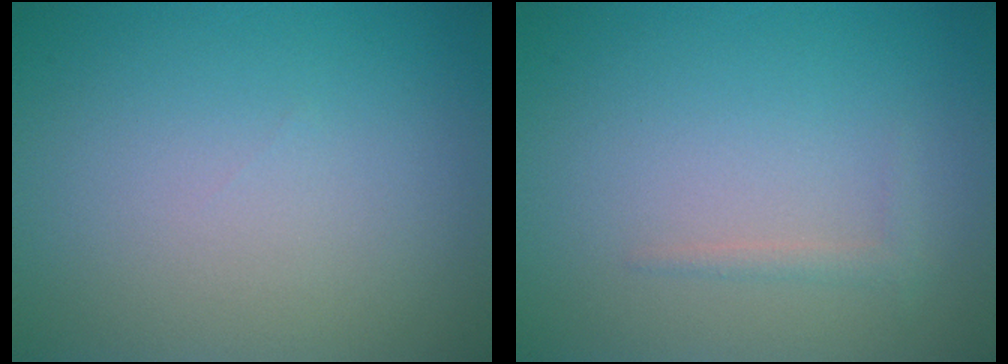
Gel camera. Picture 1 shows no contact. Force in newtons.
{"total": 0.8, "press": 0.8, "slide": 0.0}